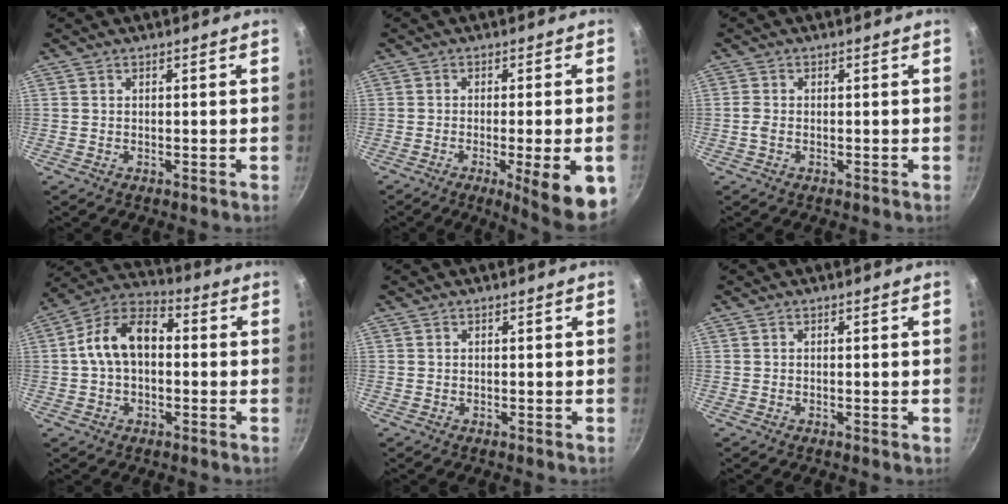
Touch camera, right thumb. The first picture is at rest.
{"total": 11.8, "force": [-4.1, 2.0, 10.9], "torque": [-0.136, 0.004, -0.052]}
{"total": 1.4, "force": [-0.5, 0.8, 1.0], "torque": [-0.028, 0.004, -0.014]}
{"total": 11.2, "force": [0.4, 7.1, 8.7], "torque": [-0.139, 0.038, -0.006]}
{"total": 0.0}
{"total": 0.5, "force": [-0.2, 0.0, 0.5], "torque": [-0.008, 0.000, -0.005]}